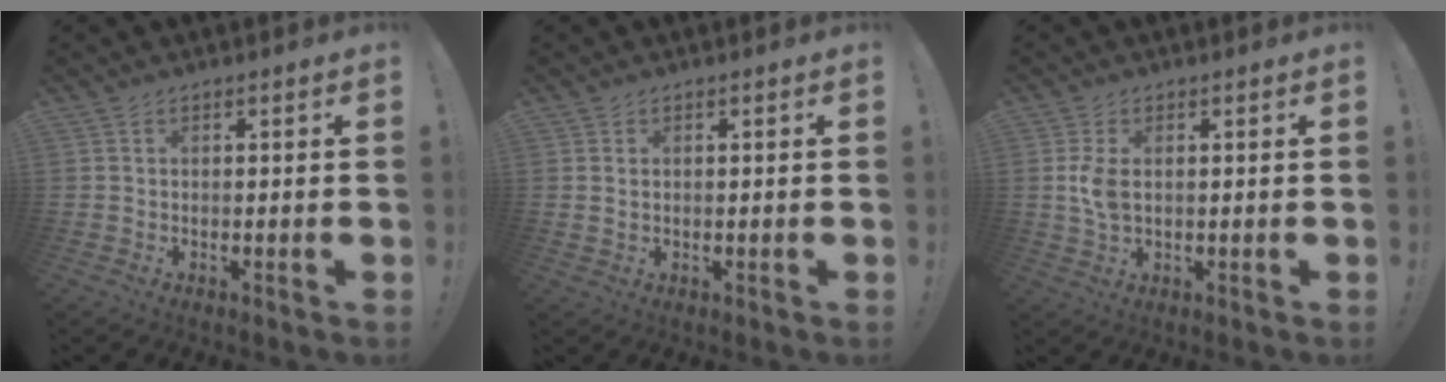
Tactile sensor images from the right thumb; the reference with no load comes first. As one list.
[{"total": 1.0, "force": [0.4, 0.7, 0.6], "torque": [-0.011, 0.002, 0.007]}, {"total": 5.2, "force": [0.5, 2.9, 4.3], "torque": [-0.083, 0.001, 0.005]}]